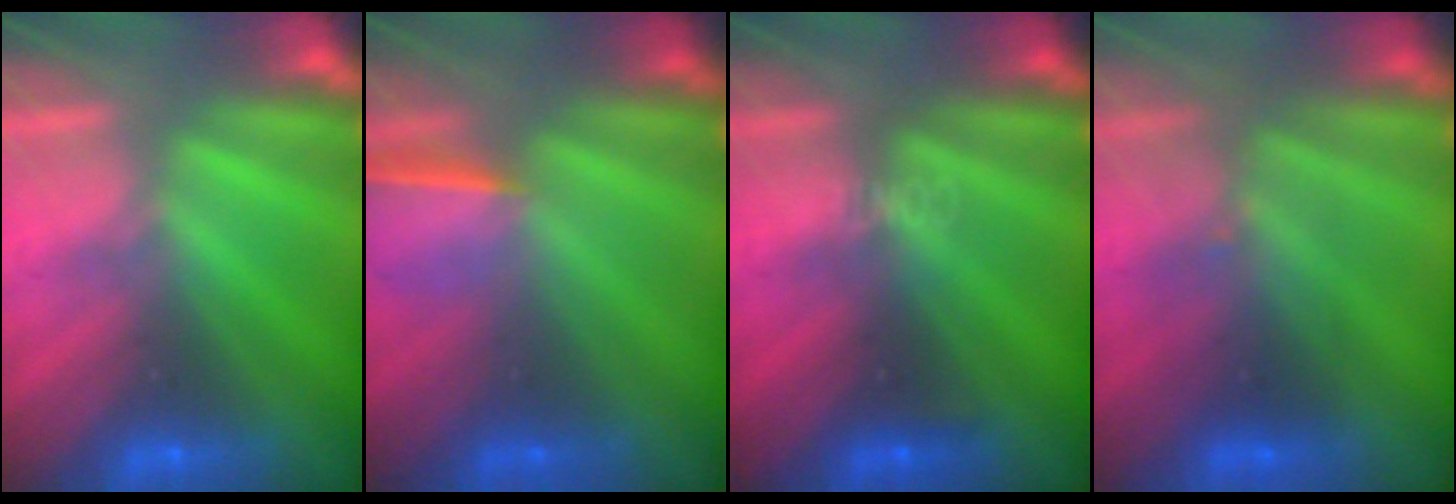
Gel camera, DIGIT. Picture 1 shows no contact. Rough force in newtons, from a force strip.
{"total": 1.6}
{"total": 3.4}
{"total": 2.4}